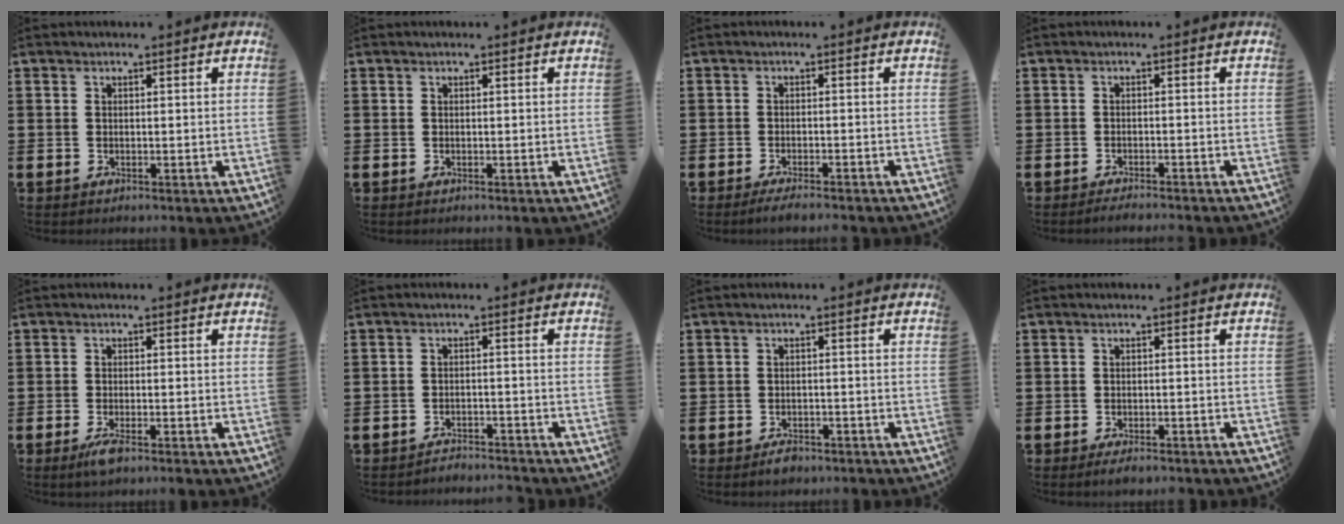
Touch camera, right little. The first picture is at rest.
{"total": 0.0}
{"total": 1.6, "force": [-1.4, 0.0, 0.8], "torque": [-0.013, 0.001, -0.026]}
{"total": 1.3, "force": [-1.2, -0.1, 0.3], "torque": [-0.007, -0.001, -0.024]}
{"total": 2.3, "force": [-1.1, 0.4, 2.0], "torque": [-0.032, -0.001, -0.021]}
{"total": 2.0, "force": [-2.0, 0.0, -0.2], "torque": [-0.003, 0.005, -0.045]}
{"total": 1.4, "force": [-1.1, 0.7, 0.4], "torque": [-0.003, -0.001, -0.027]}
{"total": 1.4, "force": [-1.1, 0.3, 0.7], "torque": [-0.006, -0.003, -0.024]}